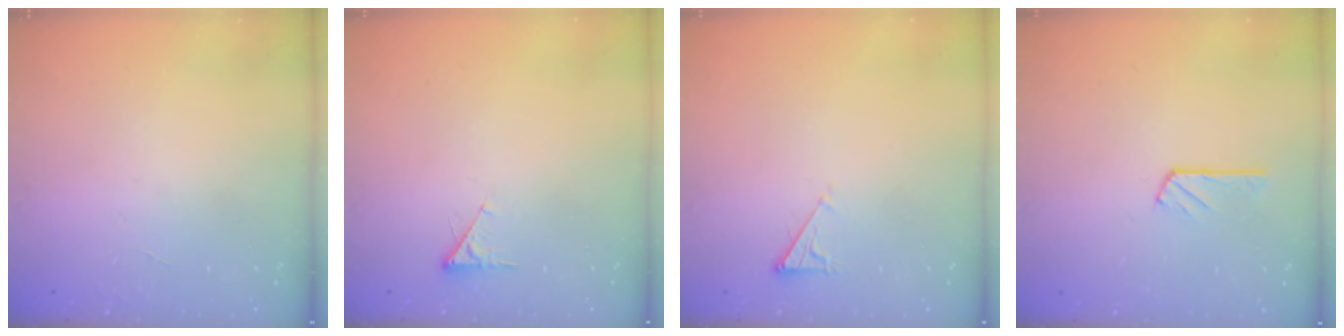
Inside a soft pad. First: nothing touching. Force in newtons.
{"total": 2.4, "press": 2.4, "slide": 0.4}
{"total": 2.9, "press": 2.9, "slide": 0.5}
{"total": 3.3, "press": 3.3, "slide": 0.1}